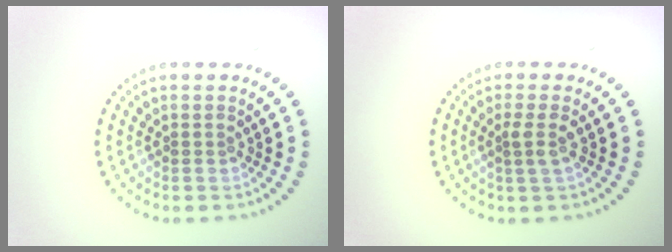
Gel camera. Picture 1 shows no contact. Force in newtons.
{"total": 1.5, "press": 1.2, "slide": 1.0}